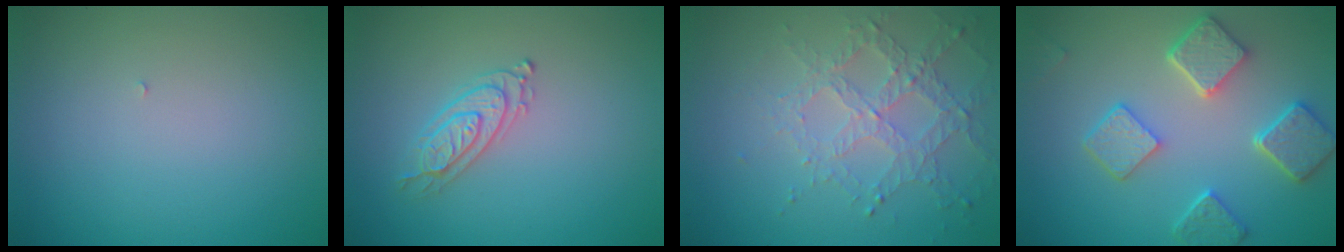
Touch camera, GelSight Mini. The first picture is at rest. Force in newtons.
{"total": 2.2, "press": 2.1, "slide": 0.4}
{"total": 3.4, "press": 2.8, "slide": 1.9}
{"total": 5.5, "press": 4.3, "slide": 3.3}